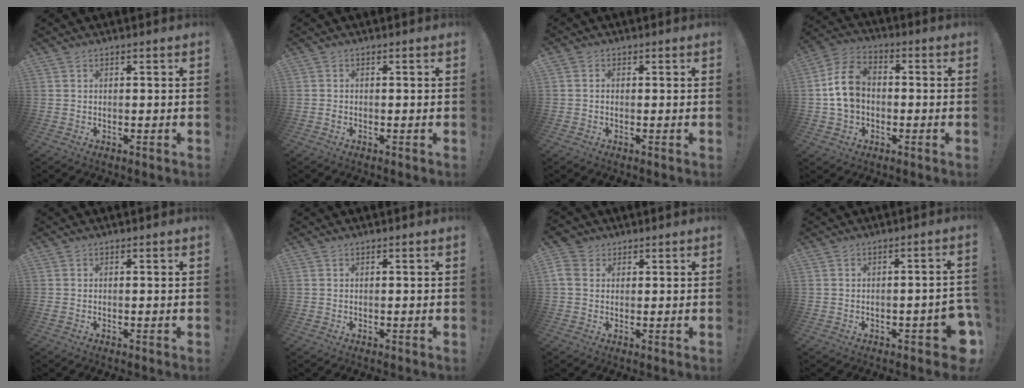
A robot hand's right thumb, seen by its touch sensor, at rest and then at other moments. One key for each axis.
{"total": 0.7, "fx": -0.6, "fy": 0.3, "fz": 0.2, "tx": -0.010, "ty": 0.002, "tz": -0.010}
{"total": 0.7, "fx": -0.2, "fy": 0.7, "fz": 0.3, "tx": -0.009, "ty": 0.003, "tz": -0.003}
{"total": 12.2, "fx": 0.1, "fy": 9.5, "fz": 7.7, "tx": -0.124, "ty": 0.017, "tz": 0.007}
{"total": 0.6, "fx": 0.0, "fy": -0.1, "fz": 0.6, "tx": -0.011, "ty": -0.002, "tz": 0.000}
{"total": 0.0}
{"total": 5.2, "fx": 1.6, "fy": 4.2, "fz": 2.7, "tx": -0.062, "ty": 0.005, "tz": 0.033}
{"total": 5.1, "fx": -2.6, "fy": 1.7, "fz": 4.1, "tx": -0.058, "ty": 0.012, "tz": -0.037}